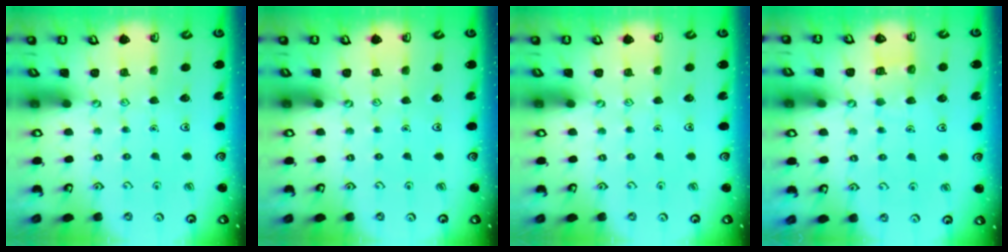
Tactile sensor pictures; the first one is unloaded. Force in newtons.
{"total": 0.0}
{"total": 0.0}
{"total": 5.6, "press": 5.6, "slide": 0.3}